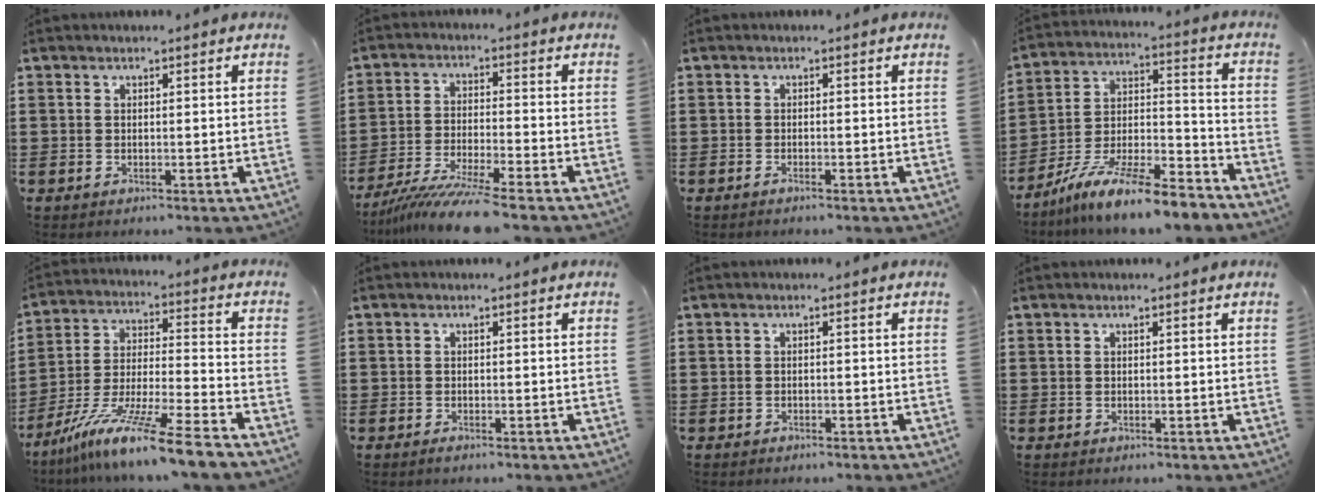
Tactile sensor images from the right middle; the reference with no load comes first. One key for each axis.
{"total": 8.1, "fx": -7.1, "fy": -0.6, "fz": 3.8, "tx": -0.079, "ty": -0.018, "tz": -0.136}
{"total": 0.7, "fx": -0.5, "fy": 0.0, "fz": 0.4, "tx": -0.010, "ty": -0.003, "tz": -0.010}
{"total": 11.2, "fx": -9.8, "fy": 0.6, "fz": 5.4, "tx": -0.098, "ty": 0.016, "tz": -0.191}
{"total": 12.4, "fx": -10.2, "fy": -0.7, "fz": 7.1, "tx": -0.131, "ty": 0.008, "tz": -0.195}
{"total": 0.5, "fx": -0.4, "fy": 0.2, "fz": 0.2, "tx": -0.003, "ty": -0.002, "tz": -0.009}
{"total": 0.6, "fx": -0.5, "fy": 0.2, "fz": 0.1, "tx": -0.004, "ty": -0.001, "tz": -0.011}
{"total": 0.0}